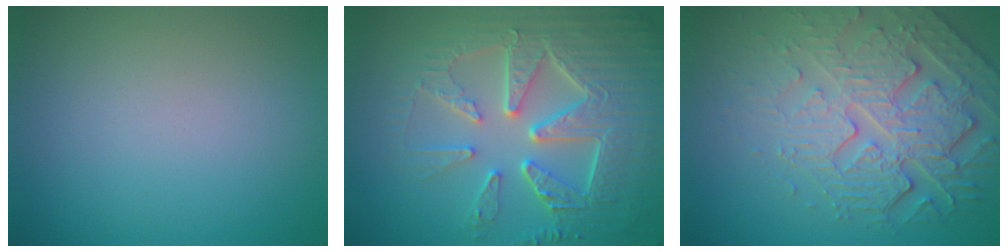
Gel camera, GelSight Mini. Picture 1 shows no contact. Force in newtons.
{"total": 8.6, "press": 6.4, "slide": 5.8}
{"total": 5.8, "press": 5.0, "slide": 2.9}